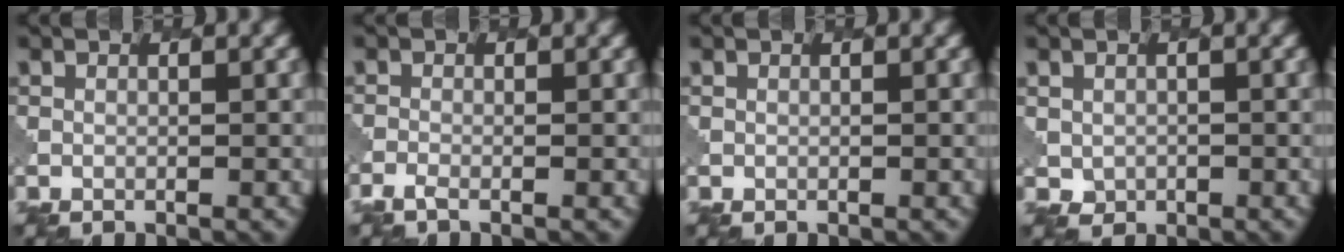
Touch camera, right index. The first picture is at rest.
{"total": 1.4, "force": [-1.1, 0.4, 0.7], "torque": [-0.013, -0.009, -0.029]}
{"total": 0.0}
{"total": 1.2, "force": [0.2, 1.2, 0.1], "torque": [-0.002, -0.008, 0.005]}